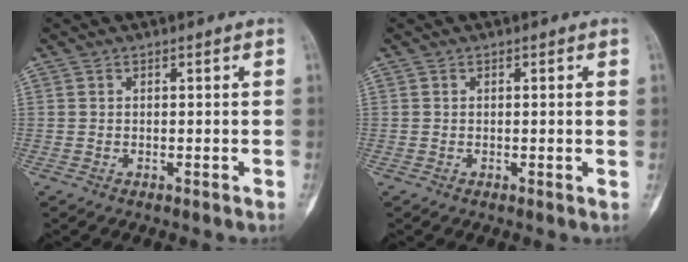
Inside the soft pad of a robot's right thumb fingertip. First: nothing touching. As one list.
[{"total": 1.2, "force": [0.2, 0.2, 1.2], "torque": [-0.018, -0.002, 0.001]}]